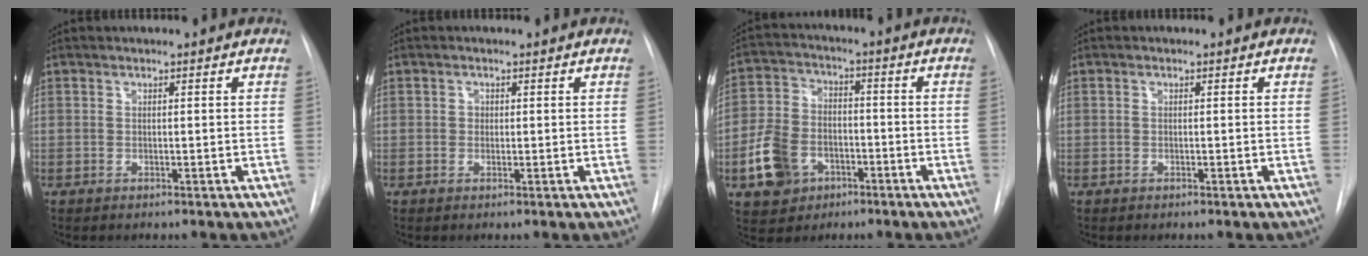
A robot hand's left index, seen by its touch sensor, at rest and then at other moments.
{"total": 0.9, "force": [0.1, 0.8, 0.3], "torque": [0.000, 0.001, 0.000]}
{"total": 10.1, "force": [-4.2, 7.6, 5.1], "torque": [-0.124, 0.014, -0.069]}
{"total": 0.0}